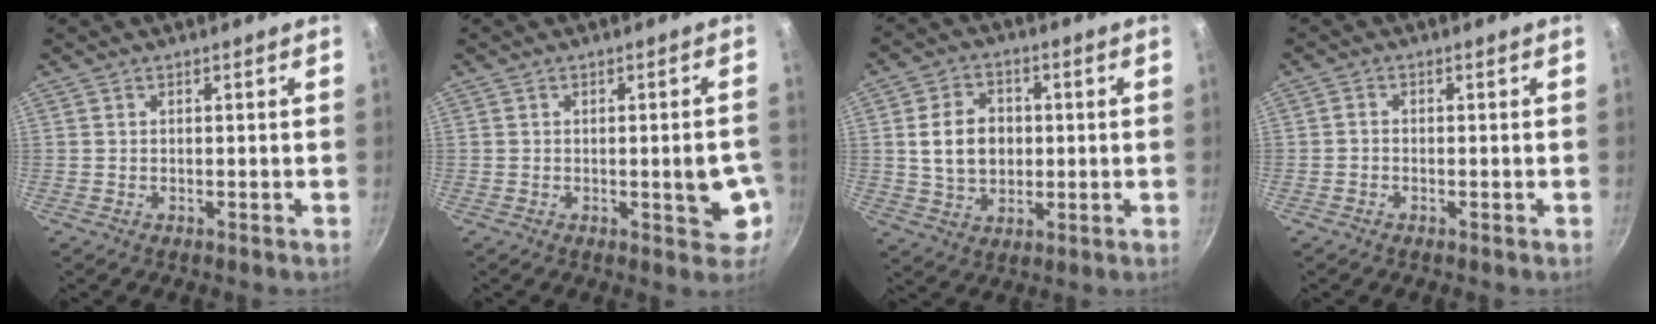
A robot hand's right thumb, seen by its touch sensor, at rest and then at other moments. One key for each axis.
{"total": 6.8, "fx": -1.2, "fy": 2.3, "fz": 6.3, "tx": -0.065, "ty": -0.001, "tz": -0.014}
{"total": 10.0, "fx": 0.7, "fy": 7.7, "fz": 6.4, "tx": -0.089, "ty": 0.006, "tz": 0.012}
{"total": 0.9, "fx": -0.5, "fy": 0.6, "fz": 0.4, "tx": -0.010, "ty": 0.005, "tz": -0.014}